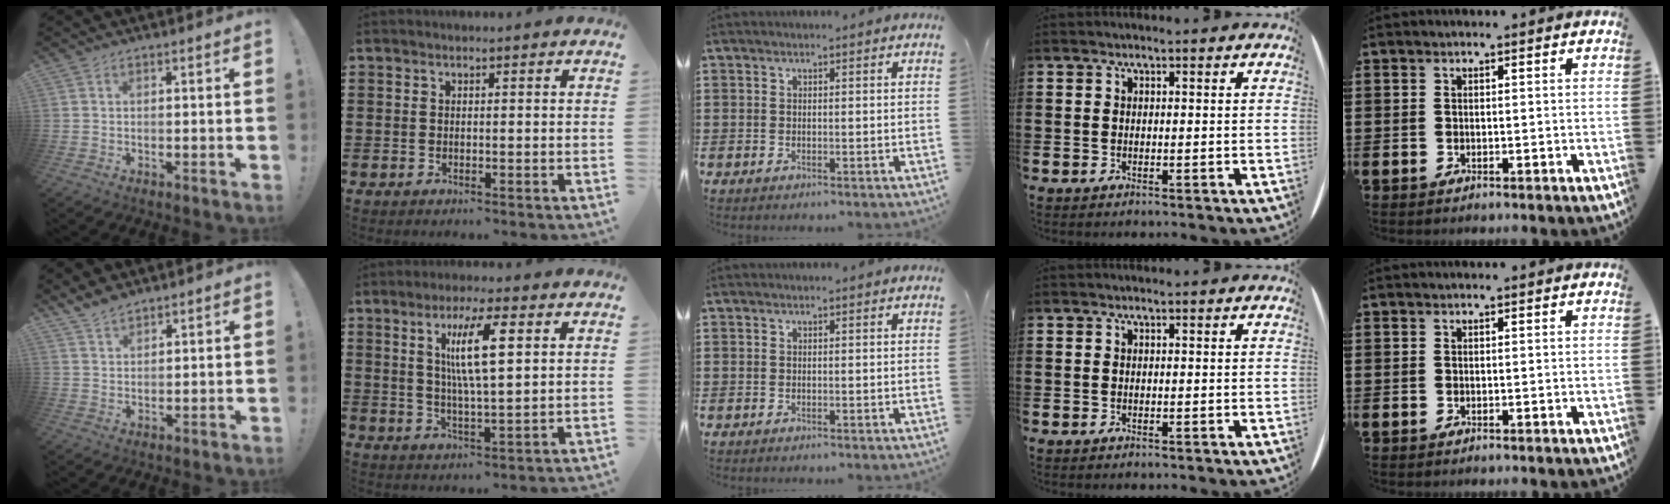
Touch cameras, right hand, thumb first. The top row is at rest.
{"thumb": {"total": 4.3, "force": [3.8, 1.5, 1.4], "torque": [-0.025, -0.022, 0.073]}, "index": {"total": 8.9, "force": [2.9, 1.6, 8.3], "torque": [-0.168, 0.007, 0.045]}}